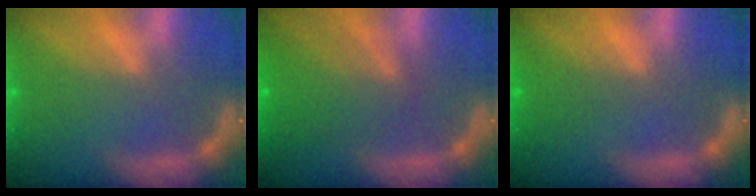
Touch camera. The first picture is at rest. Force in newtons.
{"total": 5.6}
{"total": 1.5}